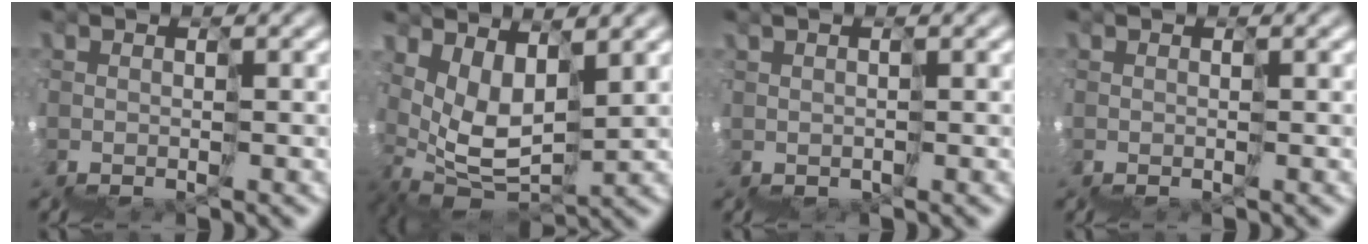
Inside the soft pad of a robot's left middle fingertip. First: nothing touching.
{"total": 3.2, "force": [3.2, -0.4, -0.3], "torque": [-0.010, 0.031, 0.053]}
{"total": 0.8, "force": [0.5, -0.4, -0.4], "torque": [0.012, 0.014, 0.005]}
{"total": 0.0}